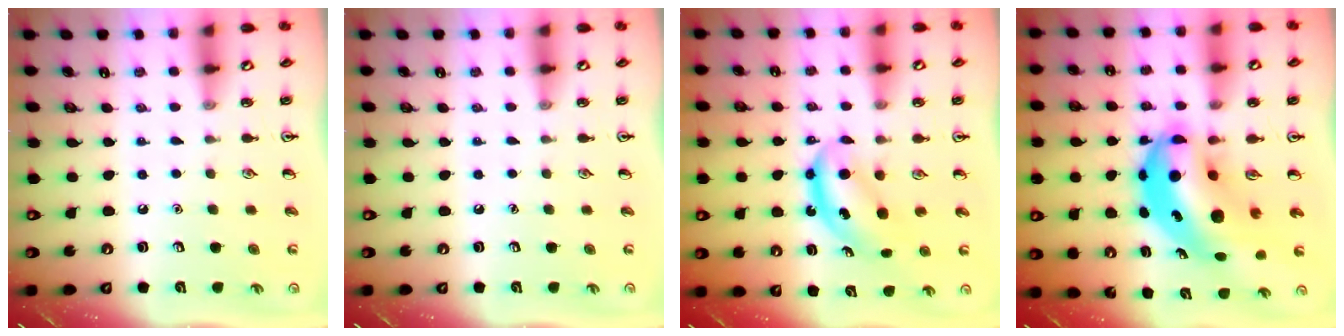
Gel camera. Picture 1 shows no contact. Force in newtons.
{"total": 0.0}
{"total": 5.9, "press": 5.8, "slide": 1.3}
{"total": 12.5, "press": 12.0, "slide": 3.3}